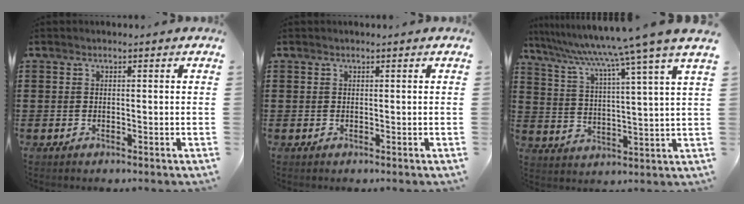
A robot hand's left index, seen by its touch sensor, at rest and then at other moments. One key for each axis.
{"total": 0.0}
{"total": 8.3, "fx": 6.9, "fy": -2.0, "fz": 4.2, "tx": -0.110, "ty": -0.050, "tz": 0.104}